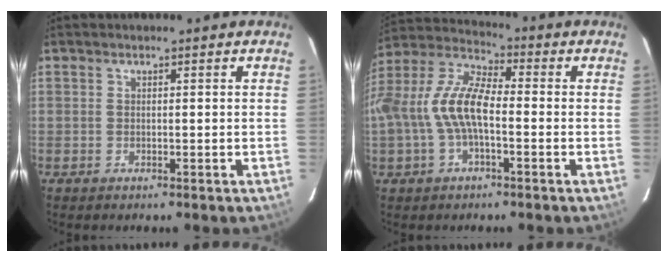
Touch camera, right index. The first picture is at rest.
{"total": 13.3, "force": [-2.2, 5.7, 11.8], "torque": [-0.245, 0.013, -0.045]}